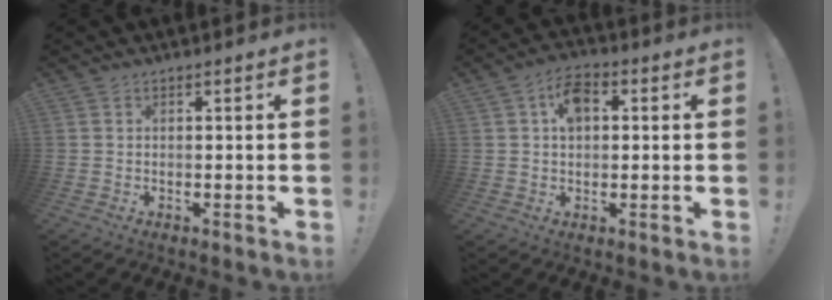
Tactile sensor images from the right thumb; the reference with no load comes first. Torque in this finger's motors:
{"motor_torque": [-0.11, 0.15, 0.43, 0.48, 0.00]}